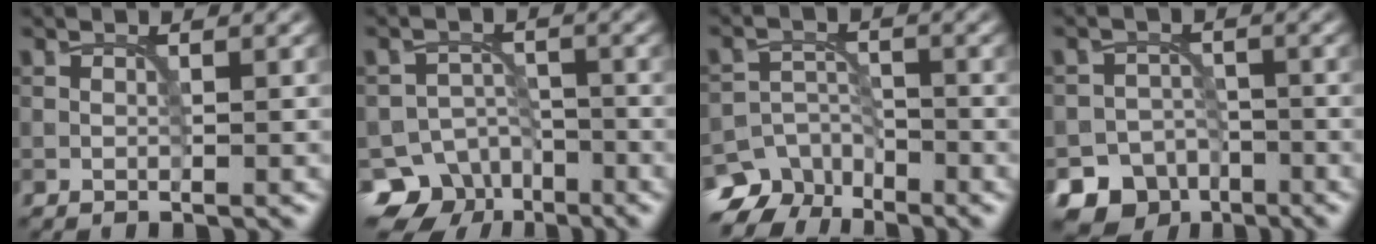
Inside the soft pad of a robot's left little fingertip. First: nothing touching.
{"total": 7.4, "force": [-5.2, 5.0, 1.6], "torque": [0.000, -0.004, -0.081]}
{"total": 6.6, "force": [-5.4, 3.7, 1.3], "torque": [0.000, -0.003, -0.088]}
{"total": 7.3, "force": [-5.1, 5.2, 0.9], "torque": [0.012, -0.010, -0.081]}